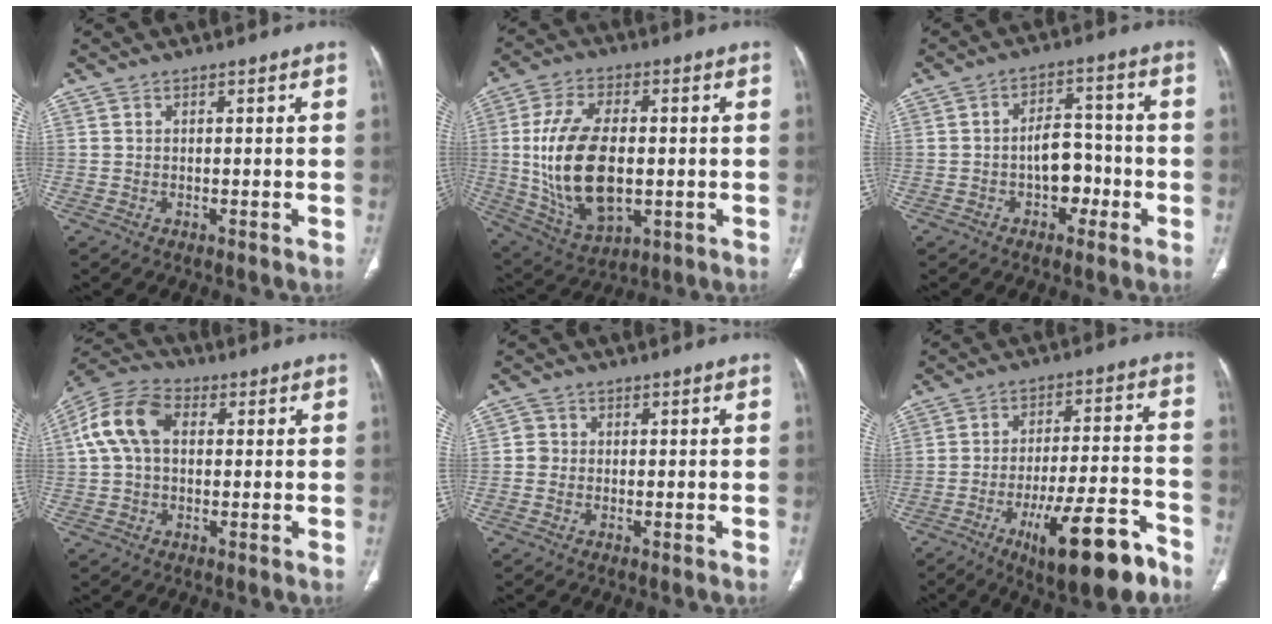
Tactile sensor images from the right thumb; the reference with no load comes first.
{"total": 18.4, "force": [-0.4, 10.2, 15.3], "torque": [-0.290, -0.003, 0.008]}
{"total": 7.3, "force": [-2.2, 4.8, 5.0], "torque": [-0.049, 0.032, -0.040]}
{"total": 11.5, "force": [2.0, 7.7, 8.3], "torque": [-0.168, 0.032, 0.029]}
{"total": 1.9, "force": [-0.2, 1.8, 0.4], "torque": [0.007, 0.007, -0.008]}
{"total": 17.4, "force": [-9.9, 4.9, 13.4], "torque": [-0.196, 0.058, -0.146]}